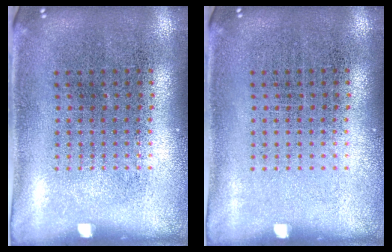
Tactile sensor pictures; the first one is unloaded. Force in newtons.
{"total": 0.0}